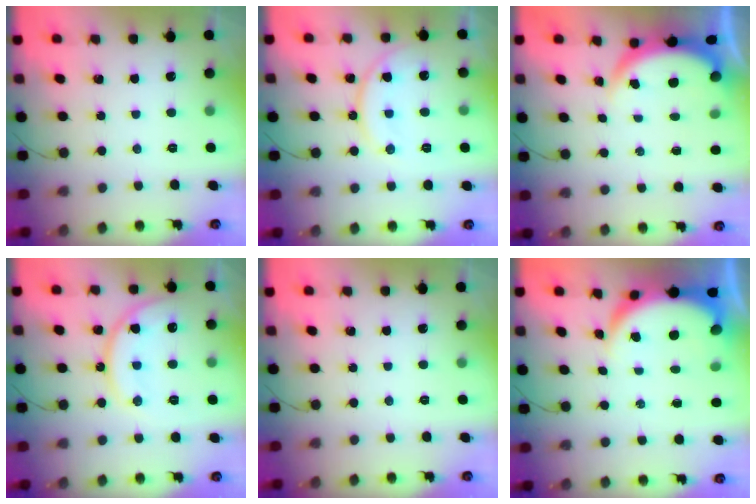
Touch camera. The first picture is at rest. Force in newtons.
{"total": 12.3, "press": 12.3, "slide": 0.5}
{"total": 4.0, "press": 4.0, "slide": 0.1}
{"total": 14.8, "press": 14.7, "slide": 1.2}
{"total": 0.0}
{"total": 6.0, "press": 6.0, "slide": 0.1}